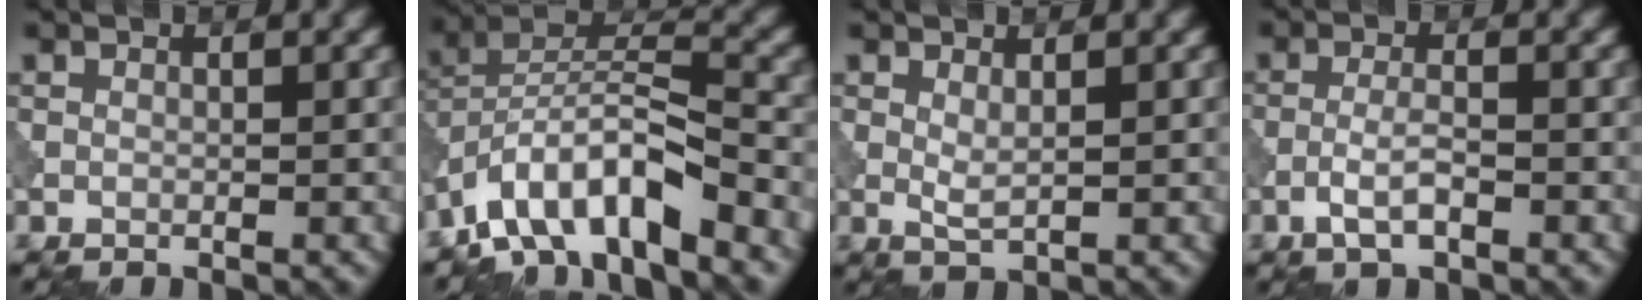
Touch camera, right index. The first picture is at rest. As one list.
[{"total": 8.8, "force": [-6.1, 2.5, 5.8], "torque": [-0.094, 0.008, -0.124]}, {"total": 1.4, "force": [0.5, 0.3, 1.3], "torque": [-0.030, -0.002, 0.012]}, {"total": 2.5, "force": [-1.3, 0.6, 2.1], "torque": [-0.044, 0.006, -0.030]}]